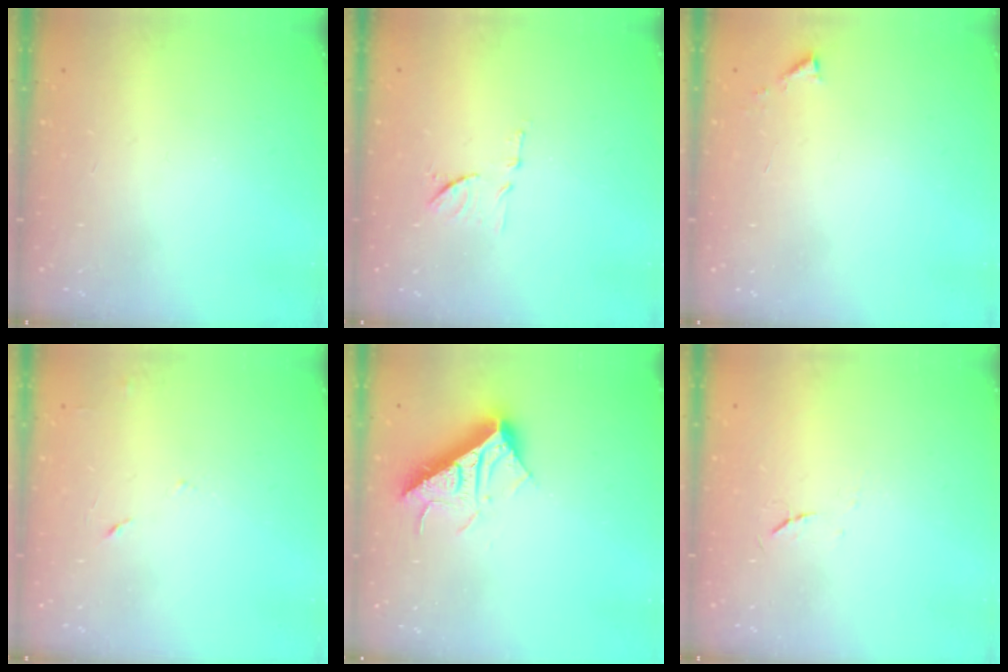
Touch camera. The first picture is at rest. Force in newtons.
{"total": 8.7, "press": 8.7, "slide": 0.3}
{"total": 2.9, "press": 2.9, "slide": 0.4}
{"total": 3.9, "press": 3.8, "slide": 0.9}
{"total": 16.3, "press": 16.3, "slide": 0.3}
{"total": 3.6, "press": 3.6, "slide": 0.6}